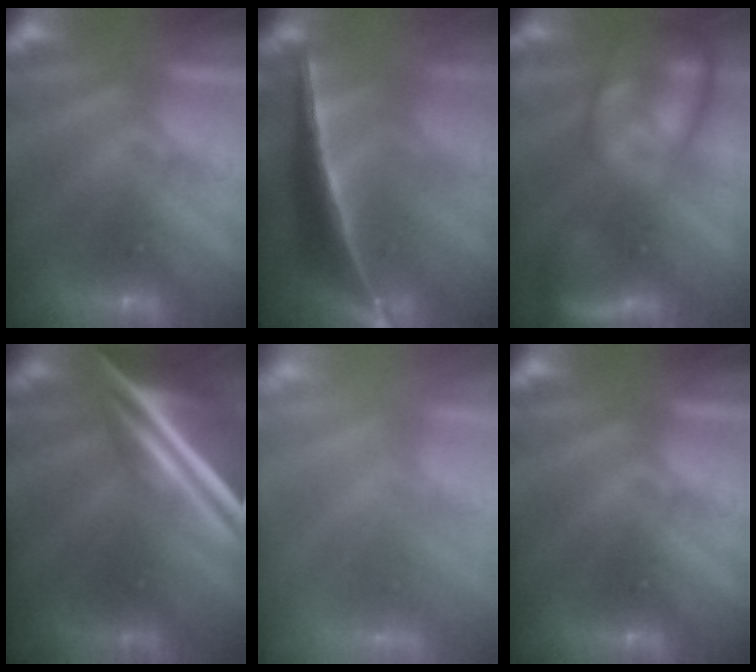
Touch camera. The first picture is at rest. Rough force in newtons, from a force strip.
{"total": 7.6}
{"total": 6.7}
{"total": 9.2}
{"total": 8.9}
{"total": 0.0}